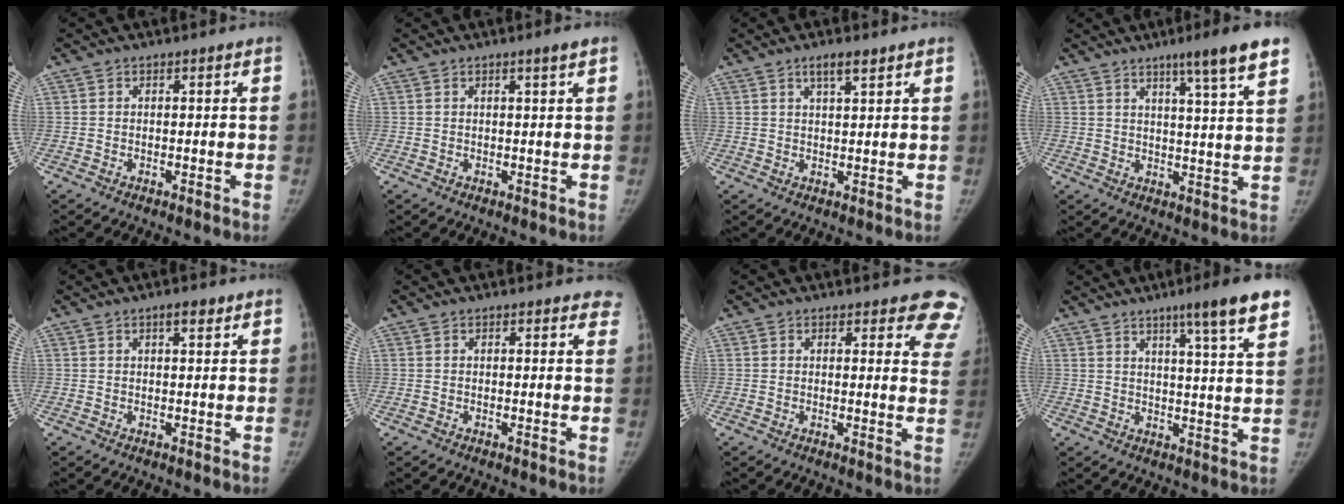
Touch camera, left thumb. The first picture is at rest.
{"total": 1.6, "force": [0.9, -0.3, 1.2], "torque": [-0.021, -0.006, 0.016]}
{"total": 3.2, "force": [2.2, 0.8, 2.2], "torque": [-0.031, -0.010, 0.041]}
{"total": 10.8, "force": [7.0, 0.2, 8.2], "torque": [-0.115, -0.032, 0.093]}
{"total": 2.2, "force": [1.4, 0.9, 1.5], "torque": [-0.014, -0.005, 0.020]}
{"total": 3.4, "force": [3.0, 1.5, 0.8], "torque": [0.024, -0.011, 0.012]}
{"total": 9.2, "force": [7.8, 3.5, 3.3], "torque": [0.014, -0.040, 0.053]}
{"total": 12.5, "force": [8.0, 0.6, 9.5], "torque": [-0.127, -0.036, 0.100]}